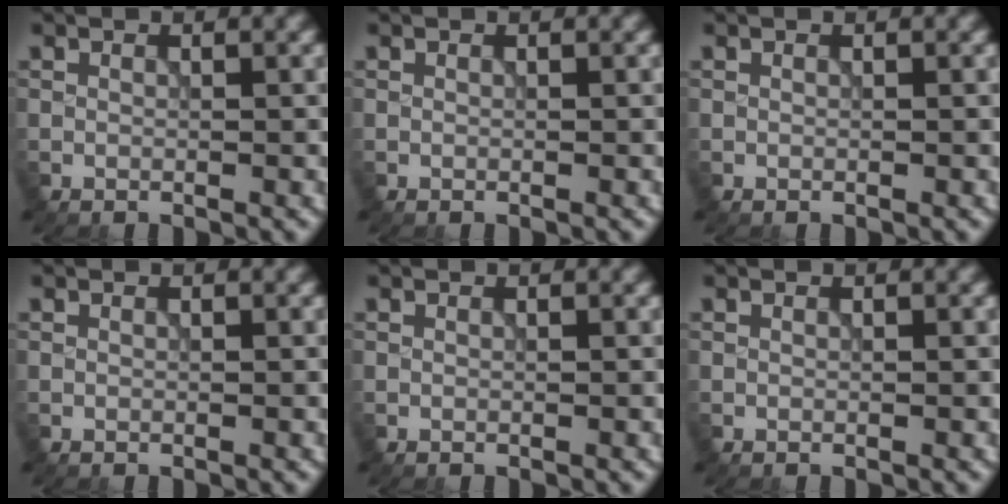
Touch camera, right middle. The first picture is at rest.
{"total": 0.0}
{"total": 0.0}
{"total": 0.0}
{"total": 0.0}
{"total": 0.0}